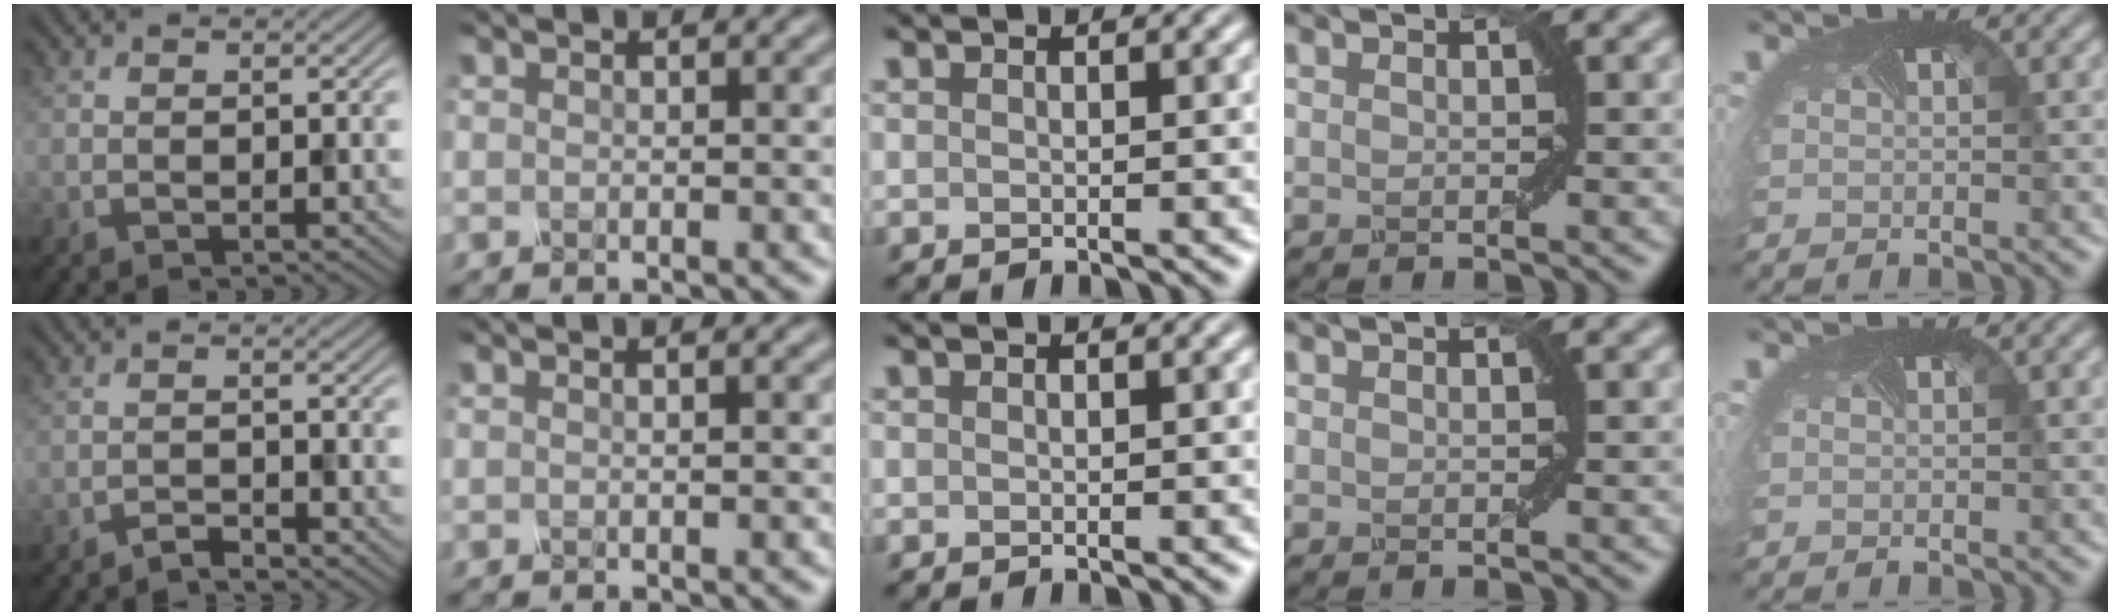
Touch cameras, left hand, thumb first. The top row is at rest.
{"thumb": {"total": 1.8, "force": [-1.7, 0.2, 0.5], "torque": [-0.004, 0.005, -0.036]}, "index": {"total": 0.8, "force": [0.1, 0.4, 0.7], "torque": [-0.004, 0.002, -0.006]}}